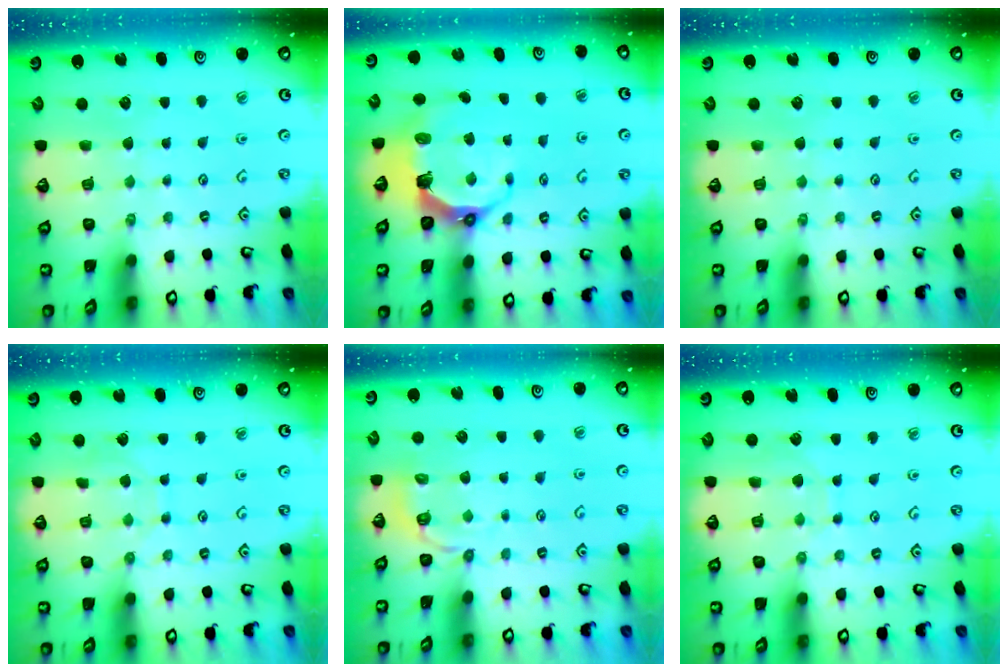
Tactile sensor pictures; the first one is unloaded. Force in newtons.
{"total": 8.7, "press": 7.0, "slide": 5.2}
{"total": 0.0}
{"total": 6.2, "press": 6.2, "slide": 0.6}
{"total": 5.3, "press": 4.8, "slide": 2.3}
{"total": 7.1, "press": 7.1, "slide": 0.2}